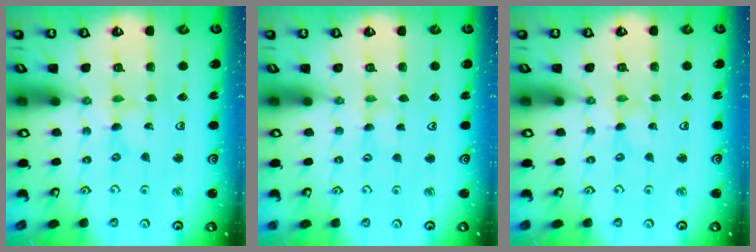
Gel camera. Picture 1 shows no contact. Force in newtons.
{"total": 1.5, "press": 1.5, "slide": 0.3}
{"total": 0.0}